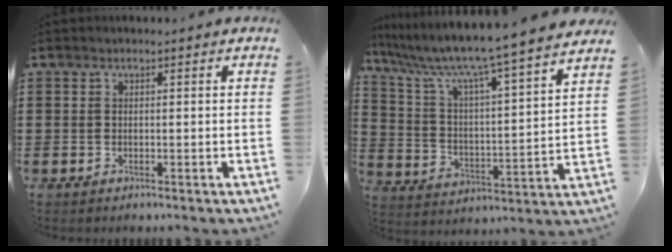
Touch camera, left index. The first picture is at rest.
{"total": 8.2, "force": [7.1, -0.8, 4.0], "torque": [-0.110, -0.064, 0.110]}